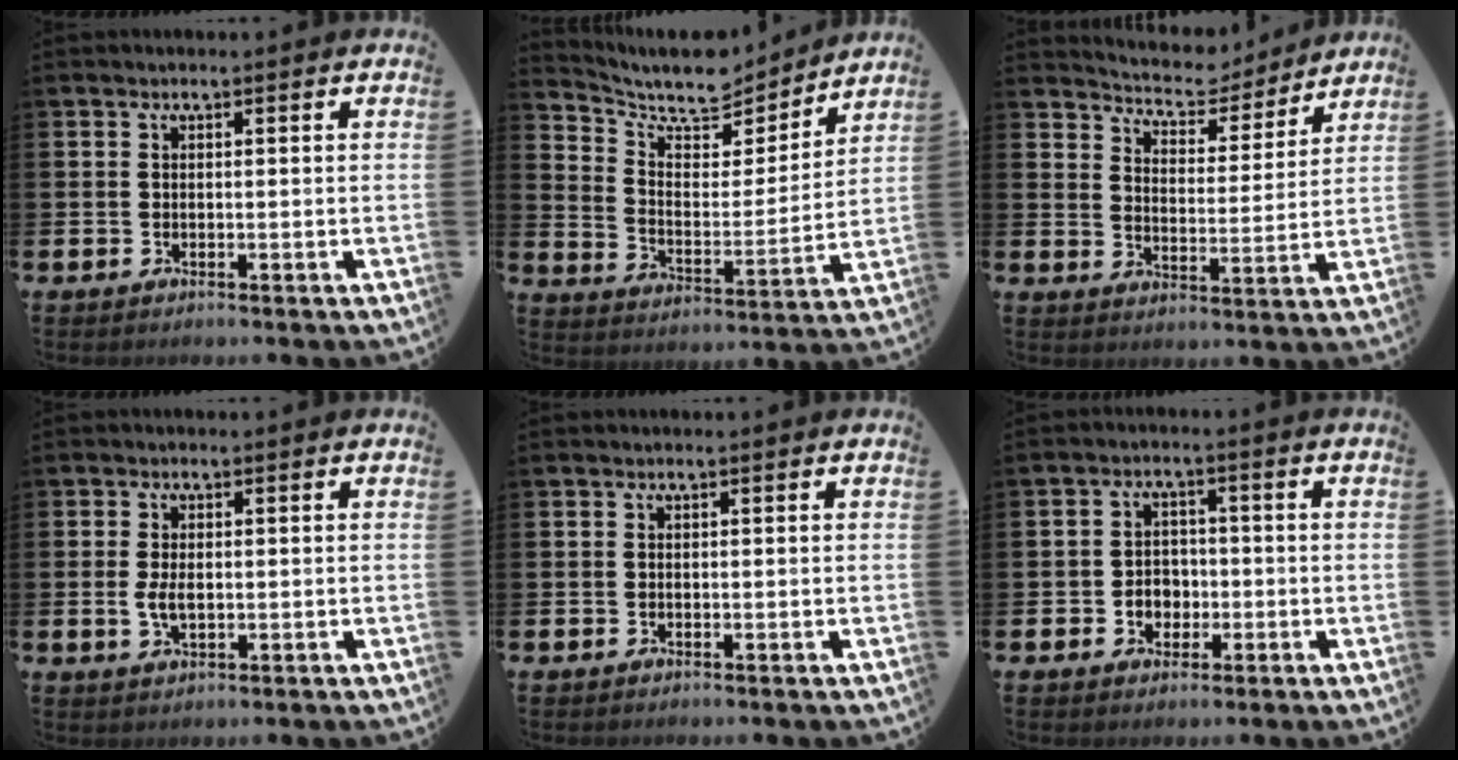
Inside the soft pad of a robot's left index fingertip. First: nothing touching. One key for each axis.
{"total": 8.9, "fx": 8.1, "fy": 2.8, "fz": 2.7, "tx": -0.079, "ty": -0.063, "tz": 0.137}
{"total": 5.8, "fx": 5.5, "fy": 1.7, "fz": 0.5, "tx": -0.035, "ty": -0.047, "tz": 0.091}
{"total": 2.8, "fx": -0.1, "fy": 1.5, "fz": 2.3, "tx": -0.040, "ty": 0.003, "tz": -0.003}
{"total": 0.0}
{"total": 3.1, "fx": -0.9, "fy": 2.8, "fz": 1.1, "tx": -0.015, "ty": 0.001, "tz": -0.026}